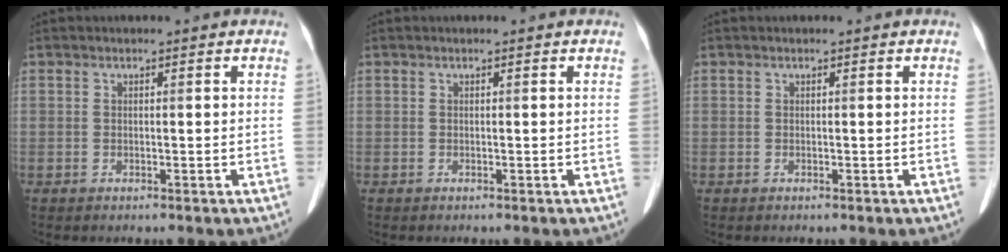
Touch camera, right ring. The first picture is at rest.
{"total": 0.0}
{"total": 0.0}